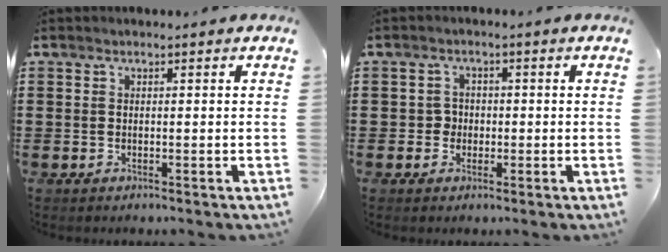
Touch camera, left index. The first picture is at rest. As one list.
[{"total": 2.3, "force": [-0.3, 2.1, 0.7], "torque": [-0.022, 0.006, -0.010]}]